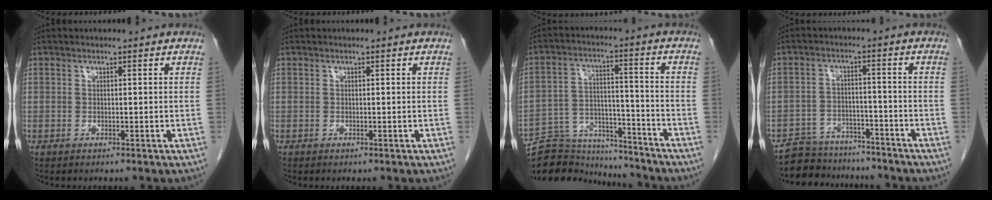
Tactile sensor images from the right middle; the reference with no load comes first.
{"total": 0.0}
{"total": 14.9, "force": [-14.2, 4.1, 2.1], "torque": [-0.039, 0.040, -0.218]}
{"total": 9.5, "force": [-8.6, 4.0, 0.9], "torque": [-0.005, 0.021, -0.127]}